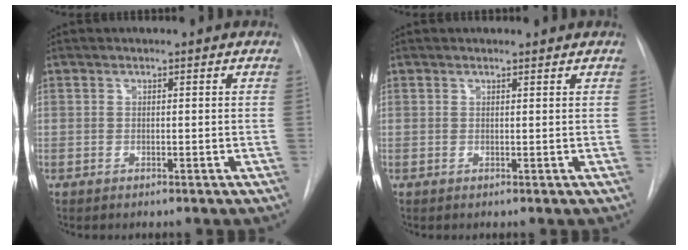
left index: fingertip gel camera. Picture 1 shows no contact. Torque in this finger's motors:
{"motor_torque": [-0.58, -0.15, -1.05, 0.00]}